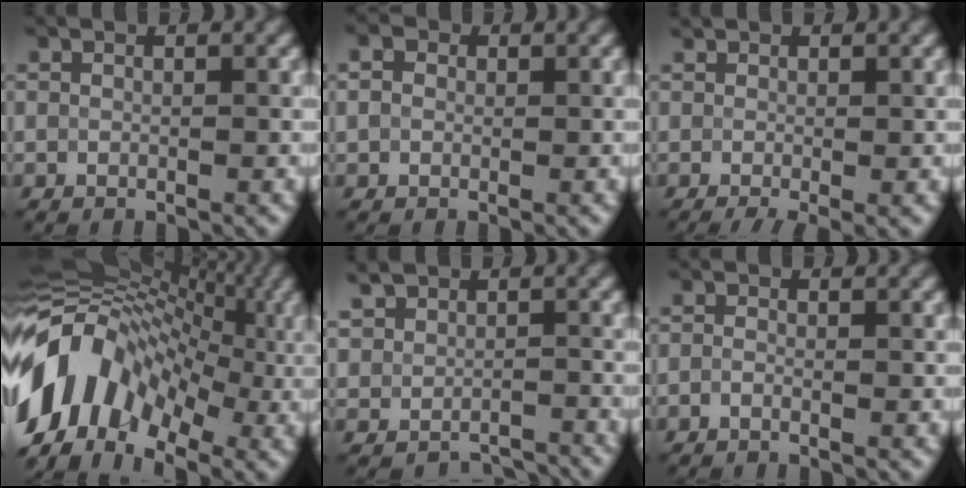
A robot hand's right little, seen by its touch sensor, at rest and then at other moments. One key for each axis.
{"total": 1.4, "fx": 0.2, "fy": 1.1, "fz": 0.7, "tx": -0.015, "ty": 0.005, "tz": -0.005}
{"total": 2.0, "fx": -0.5, "fy": 1.0, "fz": 1.7, "tx": -0.033, "ty": -0.008, "tz": -0.009}
{"total": 12.8, "fx": -3.0, "fy": 8.7, "fz": 8.9, "tx": -0.175, "ty": 0.025, "tz": -0.069}
{"total": 2.9, "fx": -0.4, "fy": 2.8, "fz": 0.7, "tx": 0.011, "ty": -0.004, "tz": -0.003}
{"total": 0.8, "fx": -0.6, "fy": -0.2, "fz": 0.4, "tx": -0.016, "ty": 0.001, "tz": -0.016}